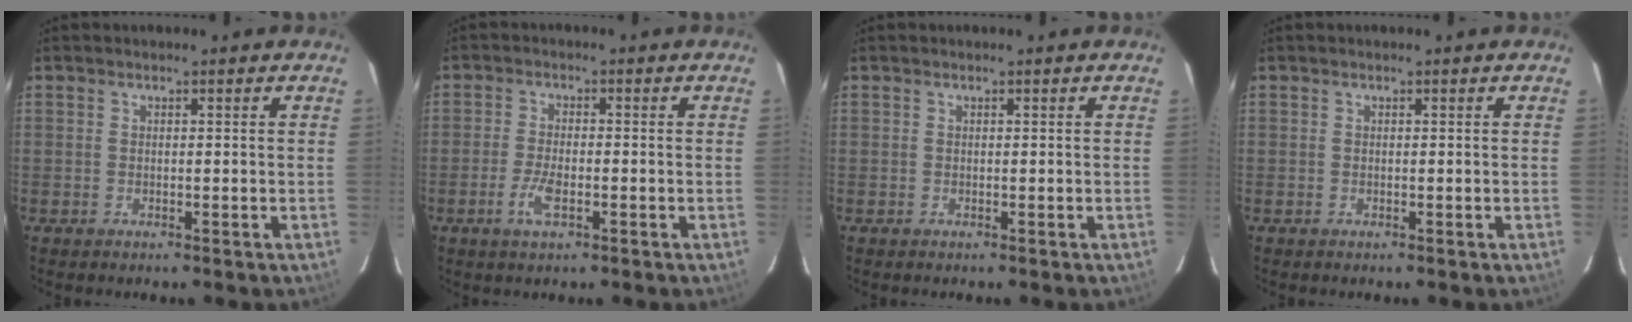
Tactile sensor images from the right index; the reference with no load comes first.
{"total": 4.5, "force": [-2.0, 1.6, 3.7], "torque": [-0.084, -0.003, -0.040]}
{"total": 0.0}
{"total": 0.0}